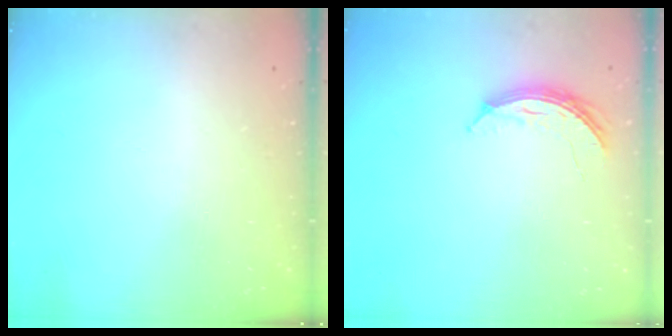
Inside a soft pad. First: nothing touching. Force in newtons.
{"total": 5.9, "press": 5.9, "slide": 0.4}